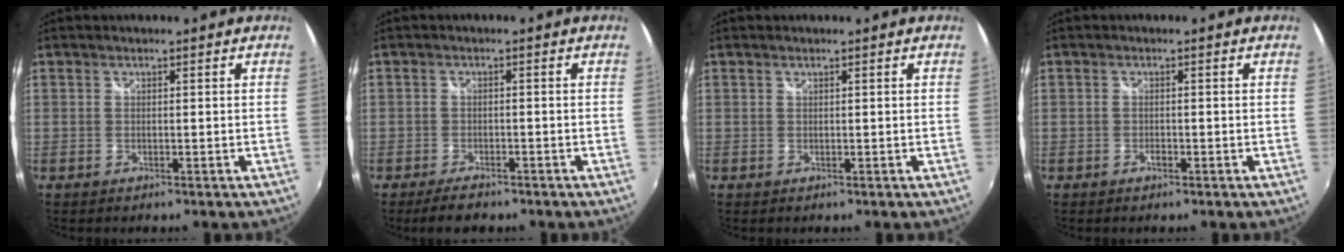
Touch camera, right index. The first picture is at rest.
{"total": 4.1, "force": [-3.1, 2.0, 1.7], "torque": [-0.039, -0.001, -0.052]}
{"total": 0.0}
{"total": 1.0, "force": [-0.6, 0.5, 0.5], "torque": [-0.009, -0.002, -0.010]}